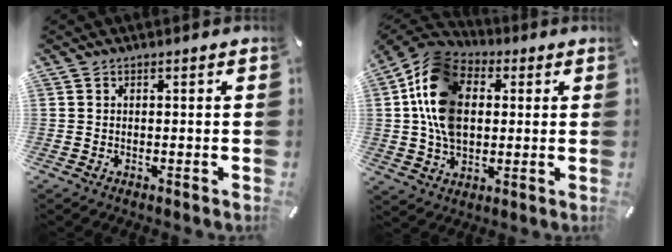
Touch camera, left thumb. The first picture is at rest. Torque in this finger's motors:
{"motor_torque": [2.48, 2.53, 2.20, -0.57, 0.62]}